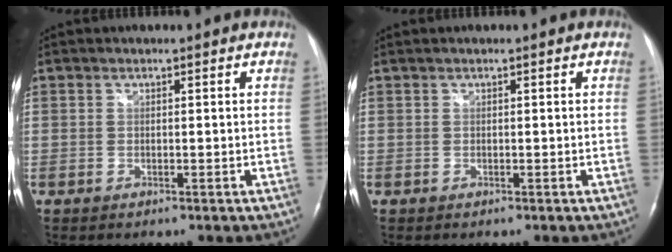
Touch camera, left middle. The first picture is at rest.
{"total": 0.0}